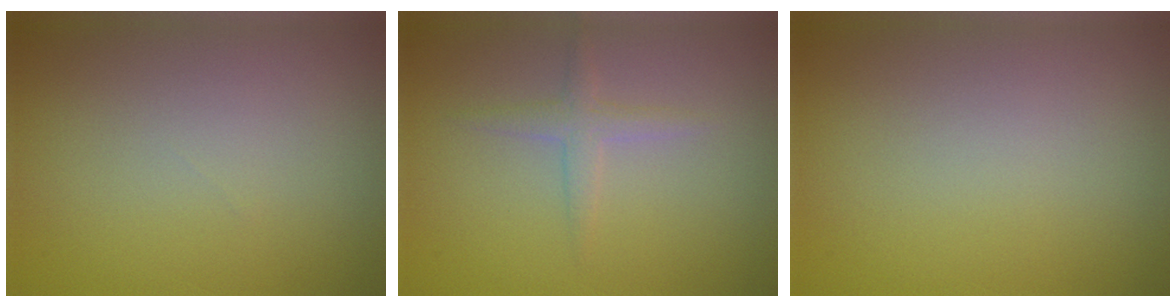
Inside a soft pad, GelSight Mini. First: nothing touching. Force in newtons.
{"total": 1.6, "press": 1.6, "slide": 0.1}
{"total": 0.0}